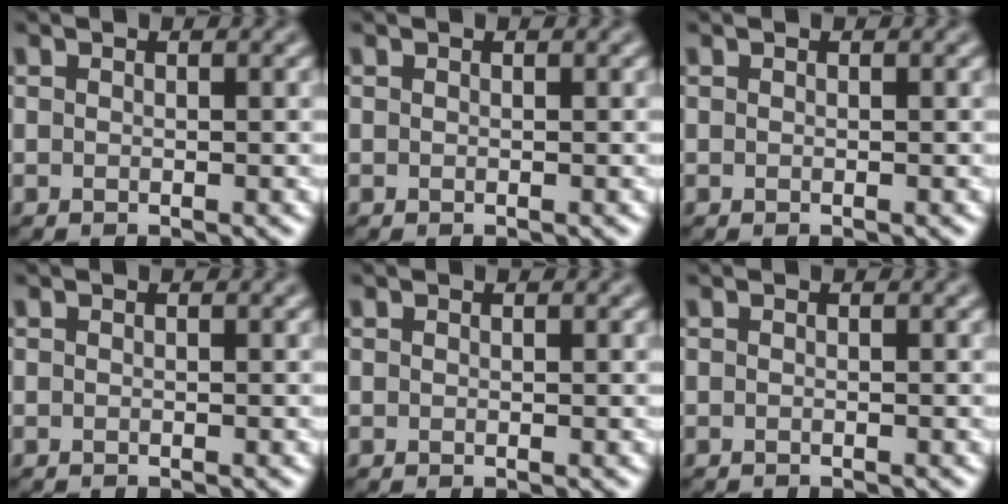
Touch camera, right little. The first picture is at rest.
{"total": 0.0}
{"total": 0.0}
{"total": 0.7, "force": [-0.7, 0.1, 0.1], "torque": [0.004, -0.004, -0.012]}
{"total": 0.0}
{"total": 1.0, "force": [-1.0, 0.1, 0.1], "torque": [0.005, -0.006, -0.017]}